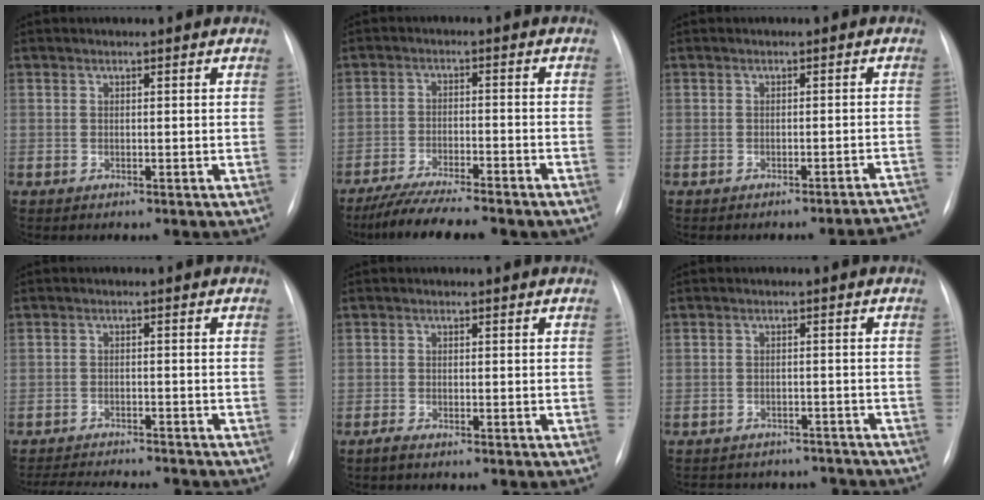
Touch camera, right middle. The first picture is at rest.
{"total": 12.0, "force": [-10.0, 1.6, 6.3], "torque": [-0.099, -0.018, -0.152]}
{"total": 5.4, "force": [-5.3, 0.0, 0.9], "torque": [0.011, 0.015, -0.056]}
{"total": 11.0, "force": [-10.2, 1.4, 3.7], "torque": [-0.059, -0.006, -0.141]}
{"total": 0.9, "force": [-0.7, 0.0, 0.6], "torque": [-0.022, -0.006, -0.014]}
{"total": 10.0, "force": [-9.2, 3.9, 1.2], "torque": [-0.019, 0.021, -0.103]}